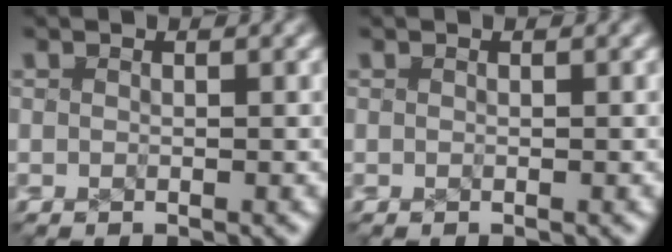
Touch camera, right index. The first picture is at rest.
{"total": 0.0}